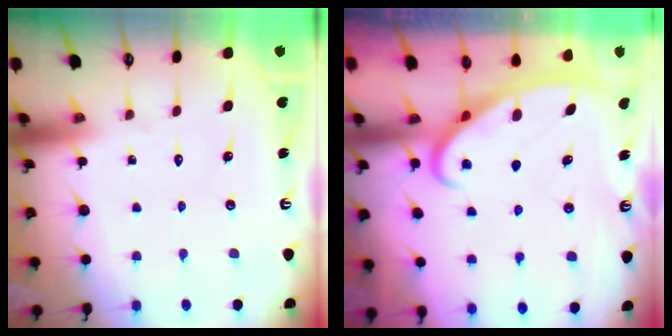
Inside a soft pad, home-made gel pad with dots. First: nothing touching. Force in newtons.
{"total": 2.8, "press": 2.8, "slide": 0.4}